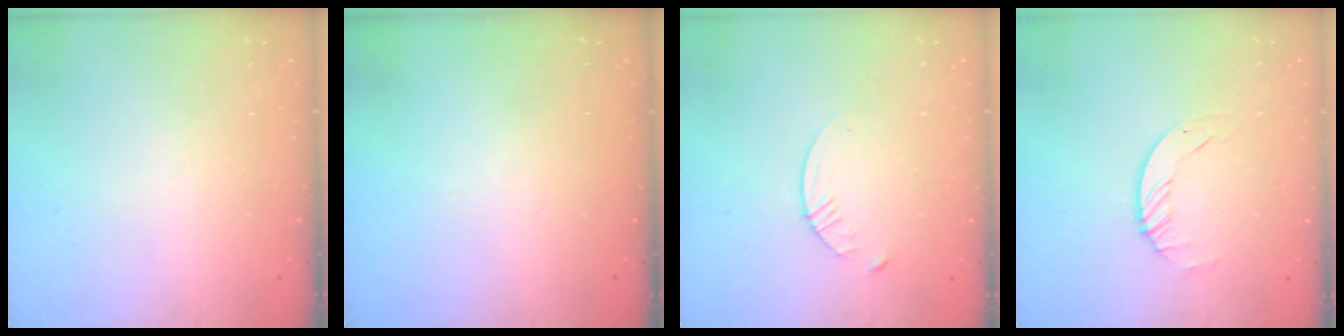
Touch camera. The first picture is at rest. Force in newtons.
{"total": 0.0}
{"total": 3.1, "press": 3.1, "slide": 0.4}
{"total": 2.3, "press": 2.3, "slide": 0.3}